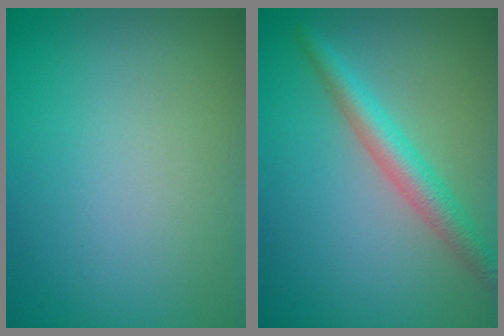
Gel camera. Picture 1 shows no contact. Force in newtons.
{"total": 3.6, "press": 3.6, "slide": 0.0}